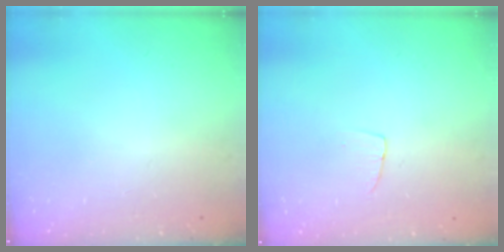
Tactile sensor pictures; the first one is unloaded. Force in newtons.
{"total": 2.9, "press": 2.9, "slide": 0.1}